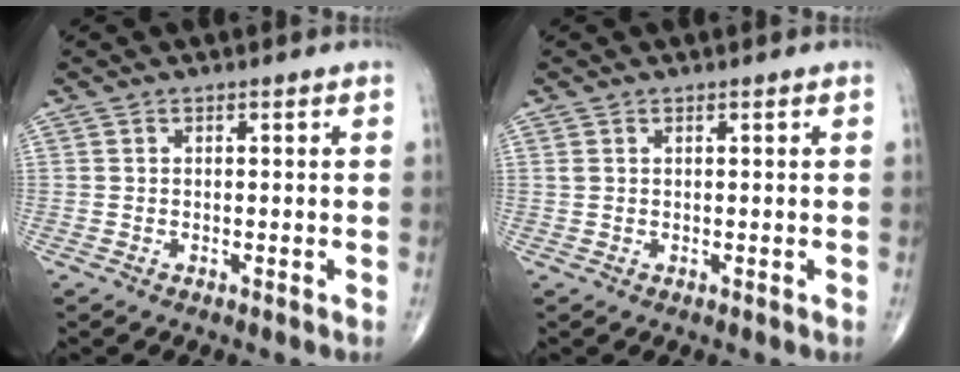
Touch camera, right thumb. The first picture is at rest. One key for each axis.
{"total": 0.8, "fx": 0.4, "fy": 0.4, "fz": 0.6, "tx": -0.013, "ty": 0.010, "tz": 0.012}